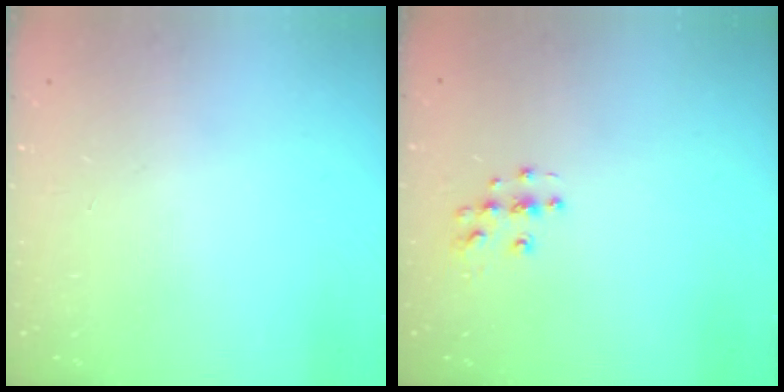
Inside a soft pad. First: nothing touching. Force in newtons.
{"total": 5.9, "press": 5.9, "slide": 0.1}